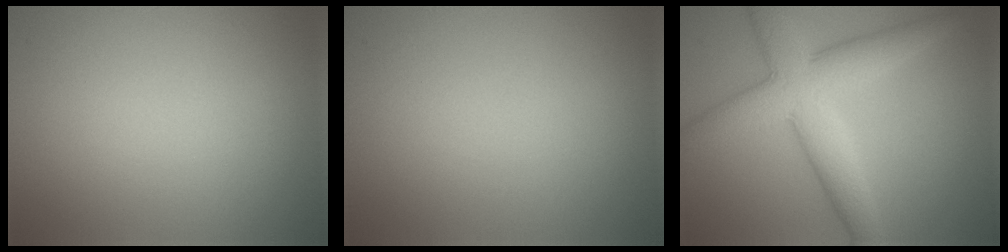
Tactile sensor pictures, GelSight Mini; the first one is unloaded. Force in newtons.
{"total": 0.0}
{"total": 6.7, "press": 6.7, "slide": 0.2}